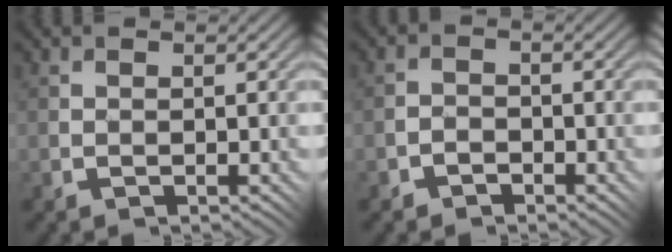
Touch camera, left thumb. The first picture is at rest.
{"total": 1.6, "force": [-1.3, 0.9, 0.2], "torque": [0.008, 0.008, -0.034]}